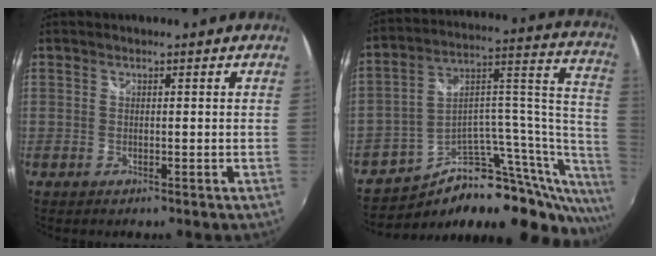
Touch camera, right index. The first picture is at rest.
{"total": 25.9, "force": [-15.1, 13.5, 16.2], "torque": [-0.201, 0.056, -0.221]}